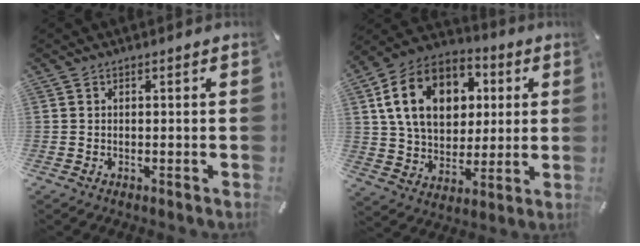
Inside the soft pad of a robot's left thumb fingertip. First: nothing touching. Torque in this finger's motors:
{"motor_torque": [2.50, 2.50, 2.15, -0.62, 0.54]}